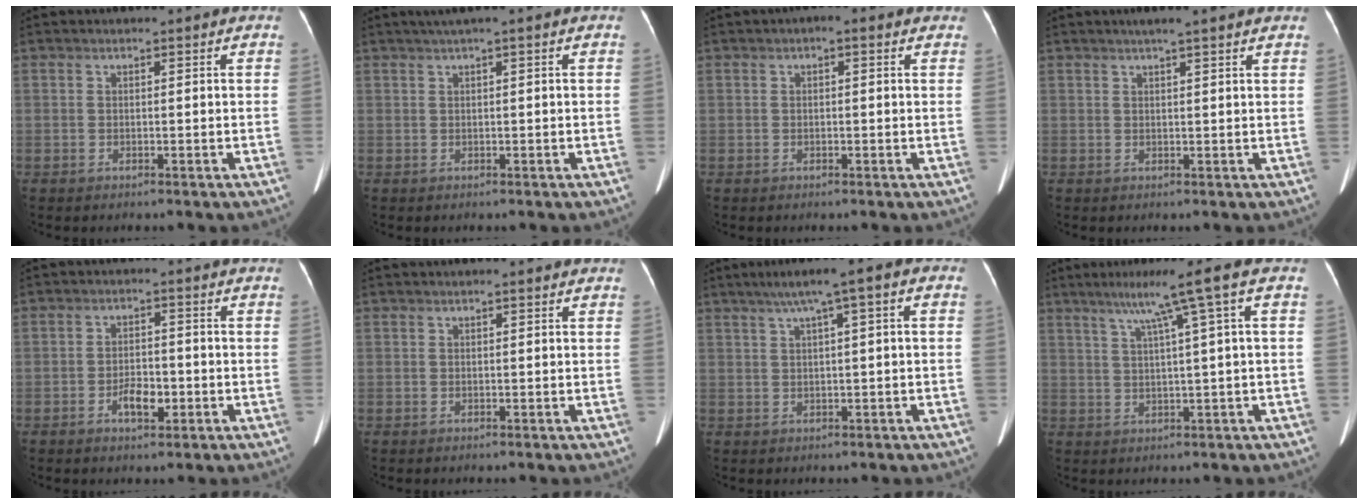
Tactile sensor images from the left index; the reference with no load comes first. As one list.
[{"total": 1.9, "force": [1.0, -0.3, 1.7], "torque": [-0.038, 0.014, 0.022]}, {"total": 1.7, "force": [0.8, 0.7, 1.4], "torque": [-0.015, 0.013, 0.002]}, {"total": 4.5, "force": [3.6, -0.3, 2.7], "torque": [-0.038, 0.021, 0.046]}, {"total": 3.9, "force": [-1.7, 1.8, 3.1], "torque": [-0.054, 0.004, -0.028]}, {"total": 0.9, "force": [0.6, 0.1, 0.5], "torque": [-0.008, 0.011, 0.007]}, {"total": 7.3, "force": [2.9, 0.9, 6.6], "torque": [-0.109, 0.035, 0.040]}, {"total": 8.2, "force": [3.8, -1.6, 7.0], "torque": [-0.114, 0.023, 0.063]}]